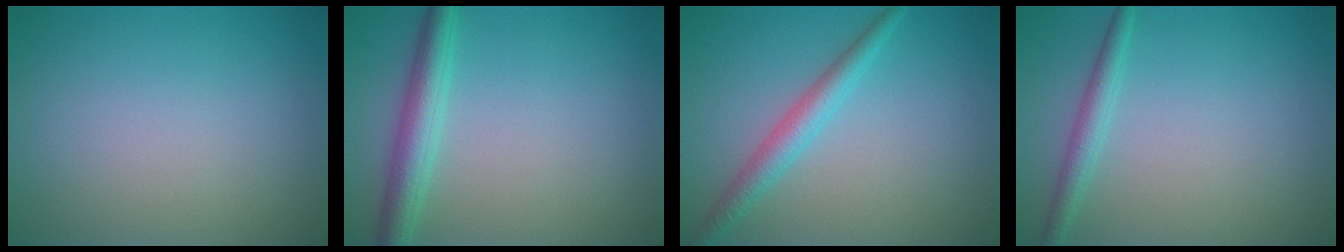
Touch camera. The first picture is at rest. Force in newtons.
{"total": 3.6, "press": 3.6, "slide": 0.1}
{"total": 2.8, "press": 2.8, "slide": 0.1}
{"total": 1.9, "press": 1.9, "slide": 0.2}